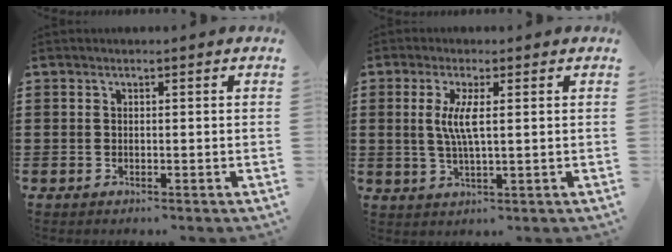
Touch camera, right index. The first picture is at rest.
{"total": 4.7, "force": [0.7, 0.7, 4.6], "torque": [-0.096, -0.006, 0.008]}